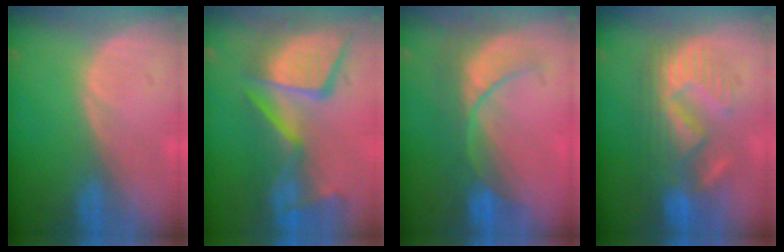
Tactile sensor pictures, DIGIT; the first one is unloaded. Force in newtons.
{"total": 13.5, "press": 11.2, "slide": 7.6}
{"total": 8.4, "press": 7.8, "slide": 3.1}
{"total": 10.1, "press": 9.7, "slide": 2.9}